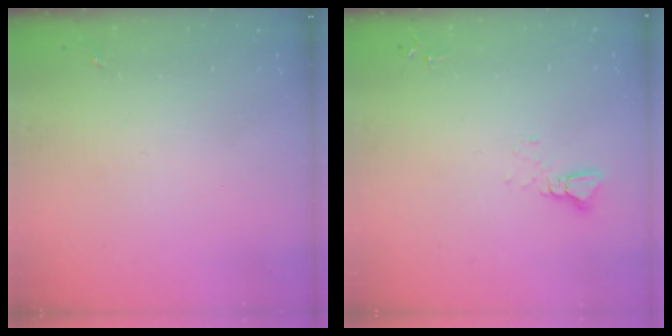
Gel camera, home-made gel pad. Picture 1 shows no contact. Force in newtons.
{"total": 2.2, "press": 2.2, "slide": 0.1}